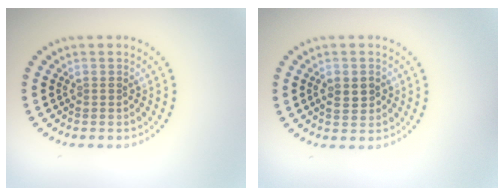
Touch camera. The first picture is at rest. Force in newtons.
{"total": 2.2, "press": 2.2, "slide": 0.1}